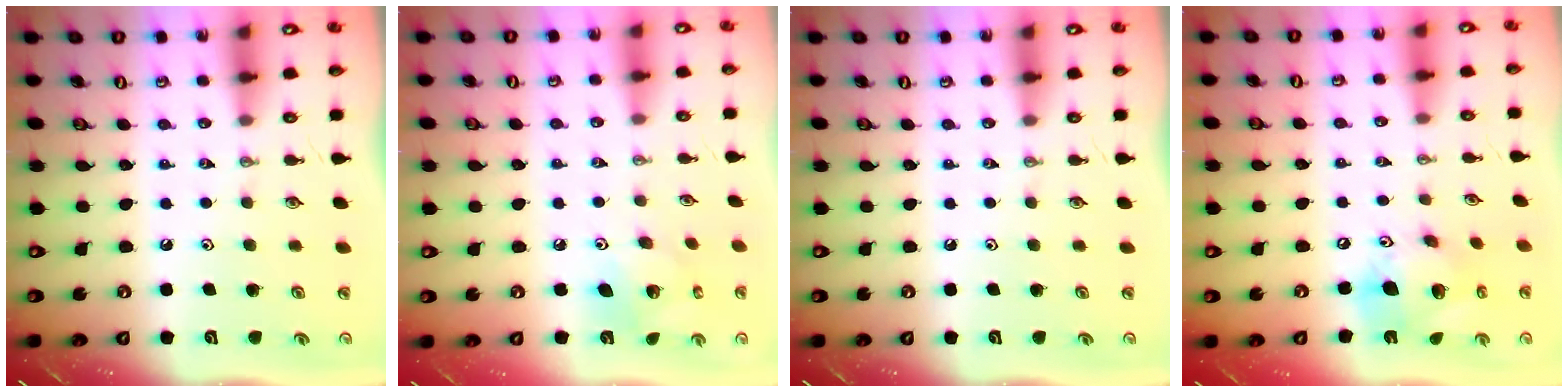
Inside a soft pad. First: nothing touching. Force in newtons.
{"total": 8.3, "press": 8.3, "slide": 0.1}
{"total": 0.0}
{"total": 17.9, "press": 17.6, "slide": 3.4}